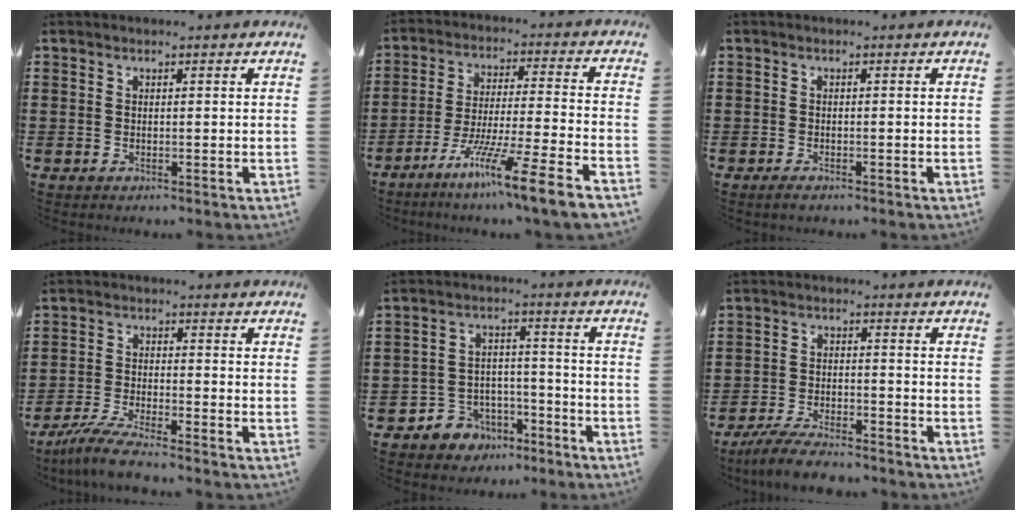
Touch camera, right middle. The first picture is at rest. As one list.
[{"total": 11.1, "force": [-8.3, -0.8, 7.4], "torque": [-0.135, 0.002, -0.162]}, {"total": 0.8, "force": [-0.6, 0.4, 0.4], "torque": [-0.009, -0.004, -0.011]}, {"total": 5.2, "force": [-4.6, -0.1, 2.6], "torque": [-0.064, -0.019, -0.089]}, {"total": 5.0, "force": [-4.3, 2.6, 0.3], "torque": [-0.016, 0.015, -0.086]}, {"total": 5.7, "force": [-5.3, 0.8, 1.9], "torque": [-0.044, -0.001, -0.105]}]